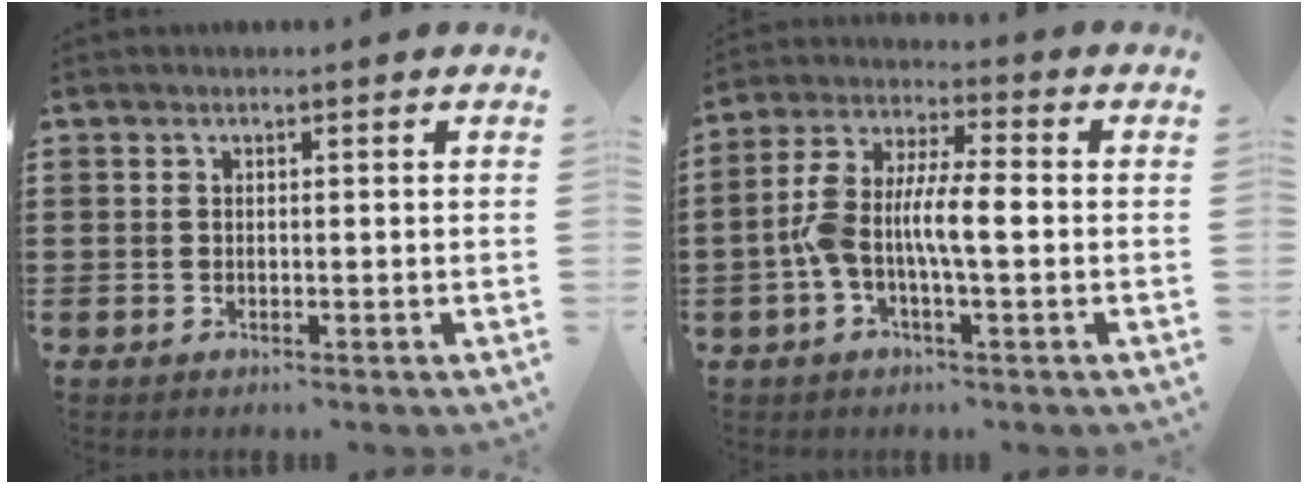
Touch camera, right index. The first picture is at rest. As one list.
[{"total": 8.0, "force": [-1.4, 2.5, 7.5], "torque": [-0.168, -0.004, -0.033]}]